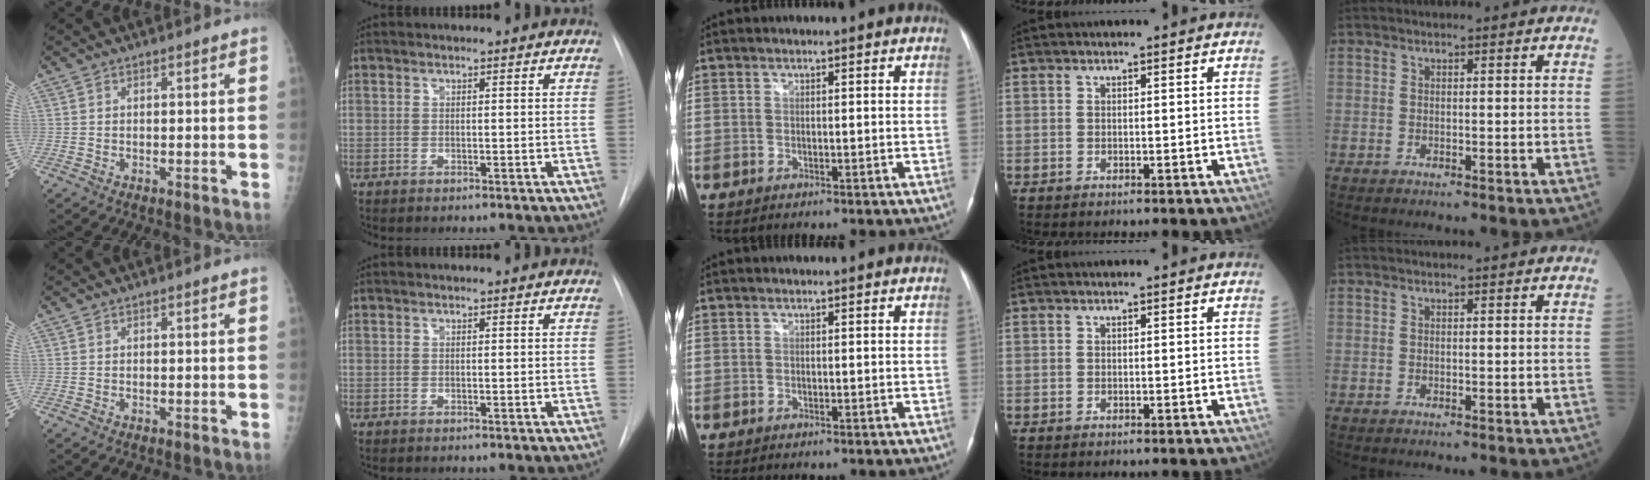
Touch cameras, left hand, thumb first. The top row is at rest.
{}